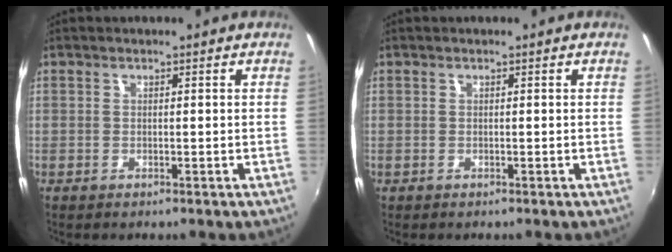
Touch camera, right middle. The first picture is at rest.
{"total": 0.0}